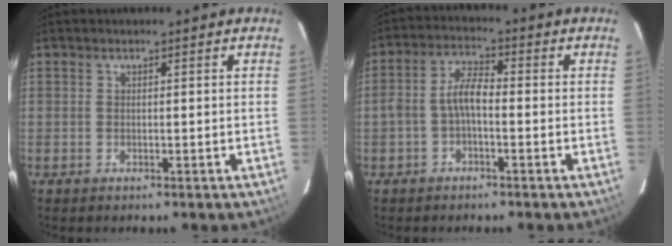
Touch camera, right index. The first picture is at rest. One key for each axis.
{"total": 4.7, "fx": -1.5, "fy": 1.9, "fz": 4.1, "tx": -0.088, "ty": 0.018, "tz": -0.031}